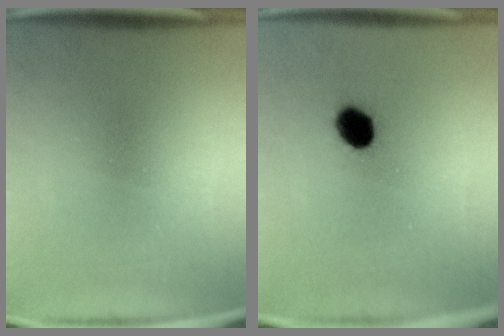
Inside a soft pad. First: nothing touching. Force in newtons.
{"total": 6.4}